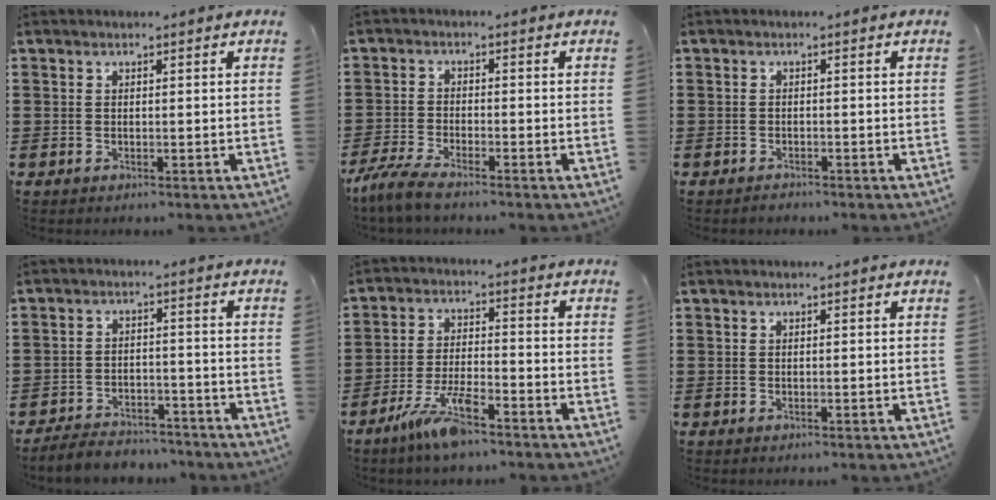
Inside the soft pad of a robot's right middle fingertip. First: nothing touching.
{"total": 4.0, "force": [-3.5, 0.2, 2.0], "torque": [-0.063, -0.013, -0.076]}
{"total": 0.9, "force": [-0.9, 0.3, 0.0], "torque": [-0.002, 0.002, -0.021]}
{"total": 4.4, "force": [-4.3, 0.8, 0.7], "torque": [-0.013, 0.006, -0.087]}
{"total": 7.3, "force": [-5.3, 1.6, 4.8], "torque": [-0.109, -0.005, -0.102]}
{"total": 0.0}